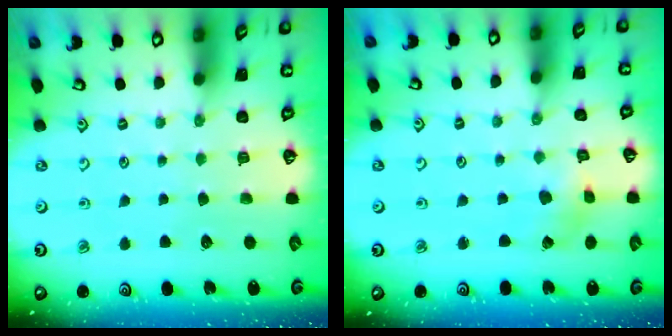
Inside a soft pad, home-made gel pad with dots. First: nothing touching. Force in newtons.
{"total": 1.8, "press": 1.8, "slide": 0.2}